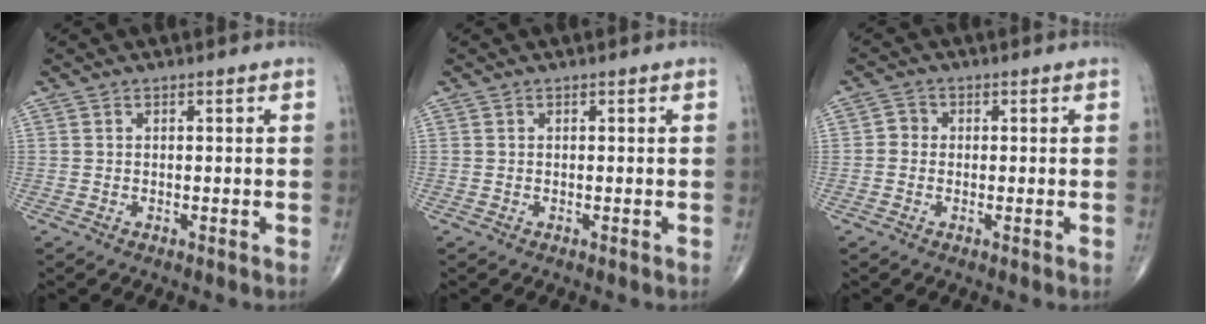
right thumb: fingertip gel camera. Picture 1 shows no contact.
{"total": 0.0}
{"total": 2.1, "force": [-0.2, 1.9, 0.8], "torque": [-0.001, 0.006, -0.012]}